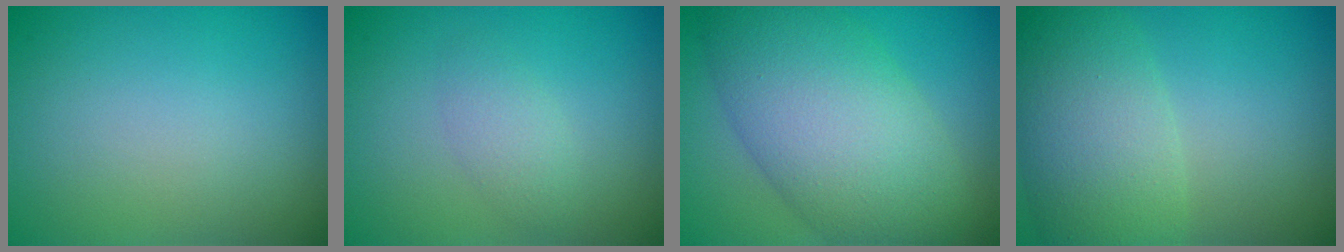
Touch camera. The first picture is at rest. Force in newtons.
{"total": 1.7, "press": 1.7, "slide": 0.1}
{"total": 10.3, "press": 10.3, "slide": 0.4}
{"total": 6.8, "press": 6.7, "slide": 0.6}